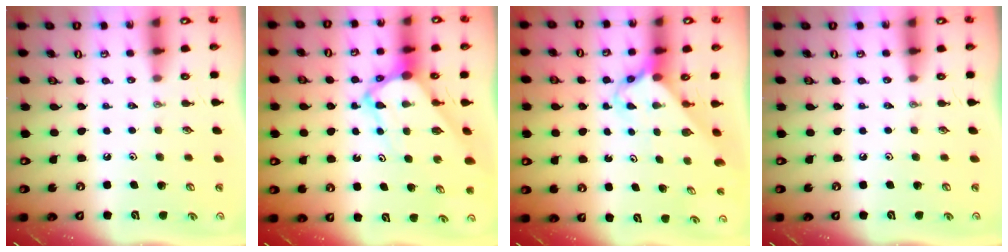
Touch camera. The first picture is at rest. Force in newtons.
{"total": 6.2, "press": 6.2, "slide": 0.5}
{"total": 2.6, "press": 2.6, "slide": 0.2}
{"total": 0.0}